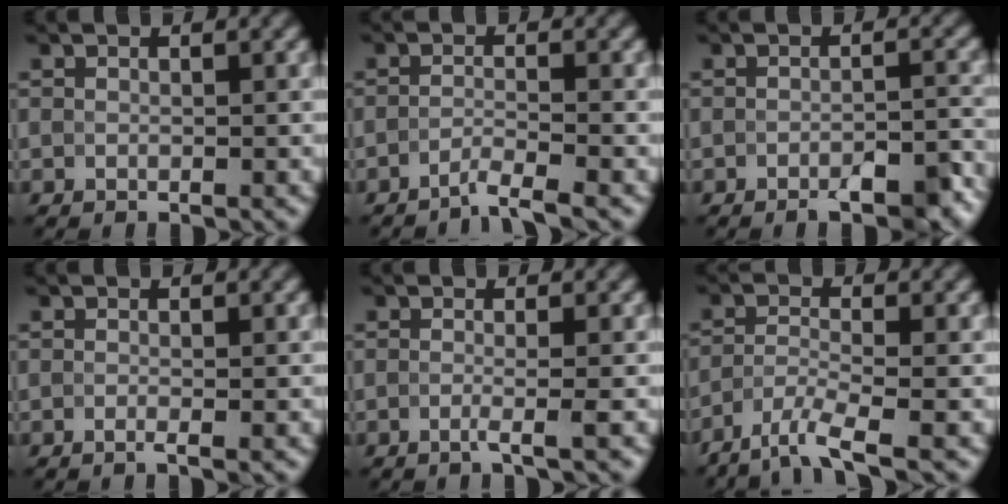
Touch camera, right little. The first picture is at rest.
{"total": 2.3, "force": [-2.3, -0.2, 0.3], "torque": [-0.002, 0.002, -0.052]}
{"total": 3.8, "force": [-3.2, 0.6, 1.9], "torque": [-0.029, -0.001, -0.044]}
{"total": 1.0, "force": [-0.7, 0.2, 0.6], "torque": [-0.007, -0.006, -0.015]}
{"total": 1.3, "force": [-0.9, 0.2, 0.9], "torque": [-0.010, -0.010, -0.022]}
{"total": 4.3, "force": [-3.9, 0.2, 1.7], "torque": [-0.038, -0.008, -0.080]}